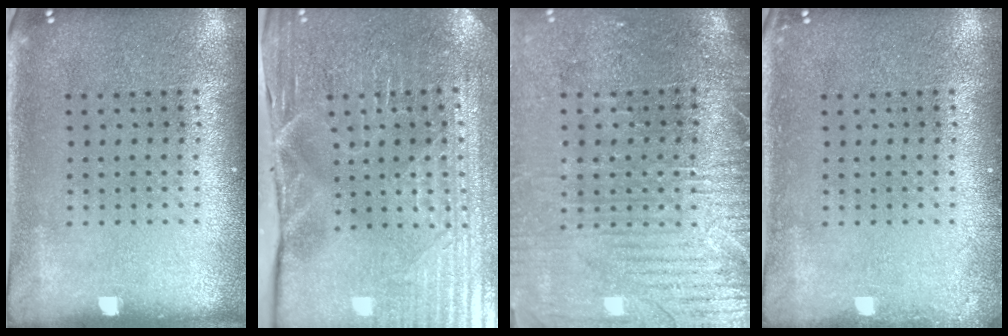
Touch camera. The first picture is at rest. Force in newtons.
{"total": 4.2, "press": 4.1, "slide": 0.8}
{"total": 3.7, "press": 3.3, "slide": 1.5}
{"total": 0.8, "press": 0.8, "slide": 0.1}